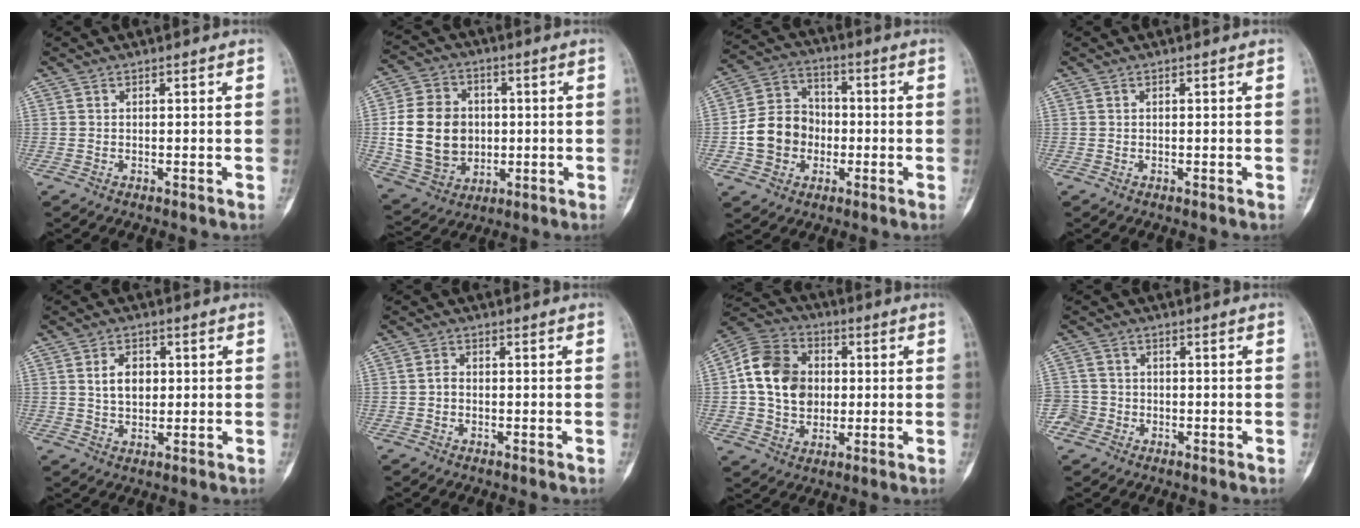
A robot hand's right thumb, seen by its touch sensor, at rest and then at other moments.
{"total": 16.4, "force": [0.3, 13.3, 9.6], "torque": [-0.151, 0.008, 0.019]}
{"total": 11.7, "force": [-2.2, 10.0, 5.7], "torque": [-0.077, 0.031, -0.044]}
{"total": 0.0}
{"total": 5.7, "force": [1.1, 3.9, 4.0], "torque": [-0.056, -0.002, 0.021]}
{"total": 1.6, "force": [-0.3, 1.3, 0.9], "torque": [-0.010, 0.005, -0.008]}
{"total": 14.9, "force": [1.1, 12.0, 8.9], "torque": [-0.138, 0.017, 0.015]}
{"total": 3.8, "force": [-1.3, 3.6, 0.2], "torque": [0.015, 0.014, -0.029]}